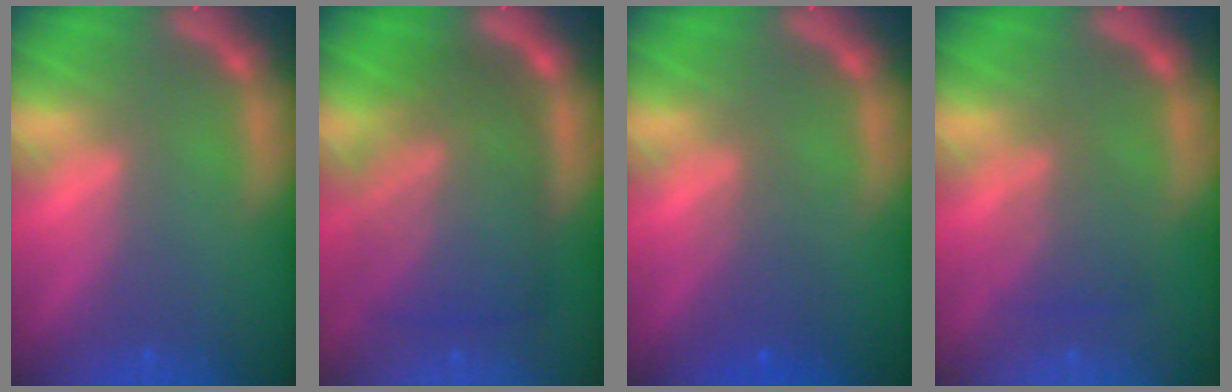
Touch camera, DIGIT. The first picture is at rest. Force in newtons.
{"total": 9.5}
{"total": 2.5}
{"total": 3.0}